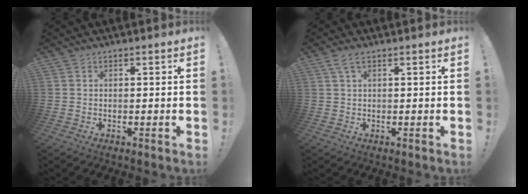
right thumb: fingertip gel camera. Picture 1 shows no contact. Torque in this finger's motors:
{"motor_torque": [-0.45, 0.52, 0.23, 0.15, 0.00]}